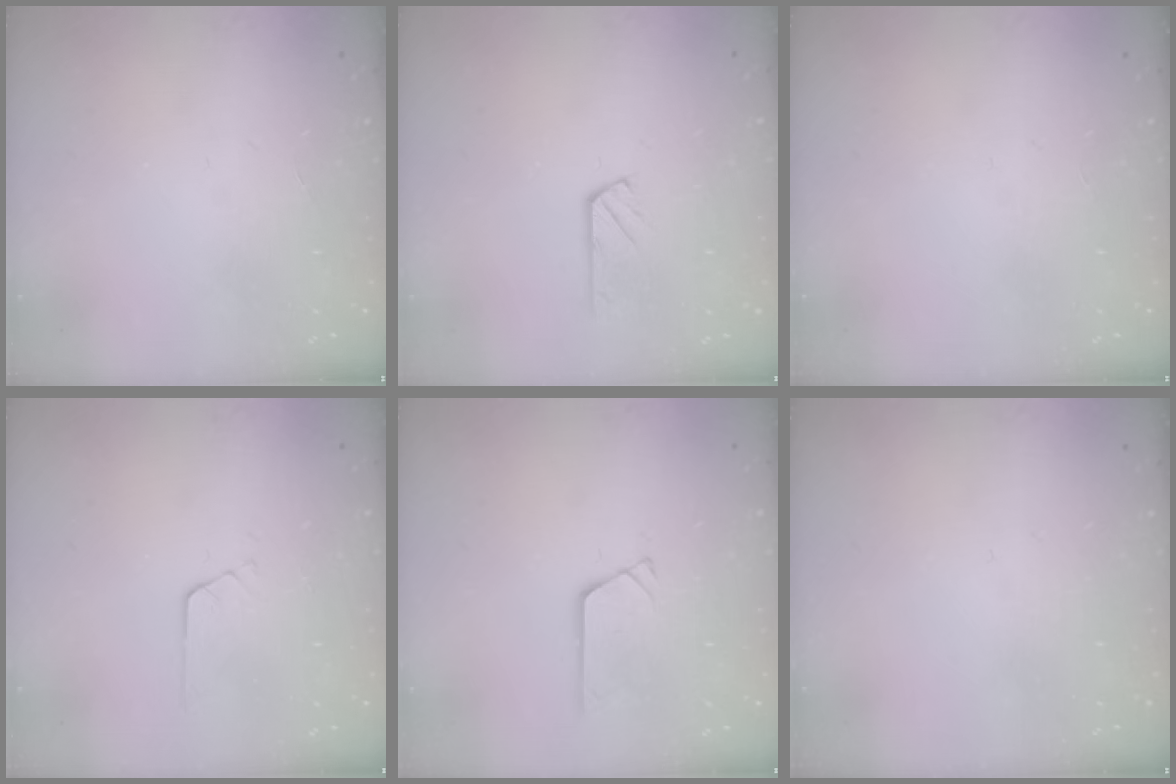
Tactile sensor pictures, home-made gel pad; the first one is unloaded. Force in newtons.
{"total": 2.9, "press": 2.9, "slide": 0.2}
{"total": 0.0}
{"total": 2.7, "press": 2.7, "slide": 0.2}
{"total": 3.0, "press": 3.0, "slide": 0.3}
{"total": 0.0}